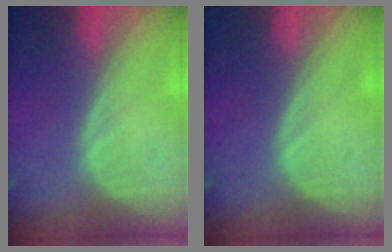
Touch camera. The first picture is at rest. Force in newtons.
{"total": 0.0}